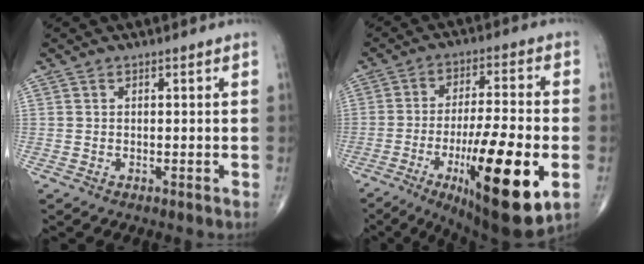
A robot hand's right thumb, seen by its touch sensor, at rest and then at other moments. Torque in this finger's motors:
{"motor_torque": [2.77, 2.24, 2.09, -0.68, 0.25]}